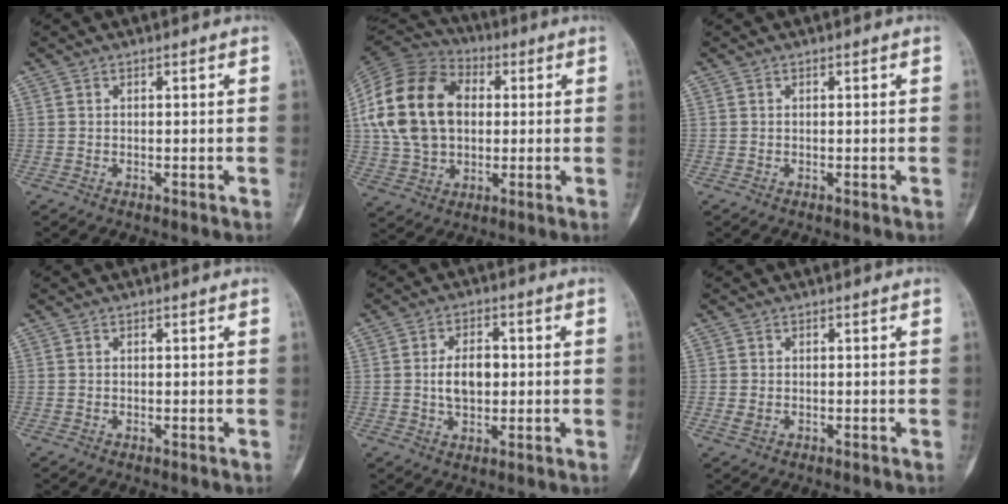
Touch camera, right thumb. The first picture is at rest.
{"total": 20.5, "force": [2.4, 14.5, 14.3], "torque": [-0.268, 0.020, 0.045]}
{"total": 0.0}
{"total": 0.0}
{"total": 6.6, "force": [0.1, 4.2, 5.1], "torque": [-0.076, 0.007, 0.002]}
{"total": 1.5, "force": [-0.3, 1.1, 0.9], "torque": [-0.022, 0.001, -0.003]}